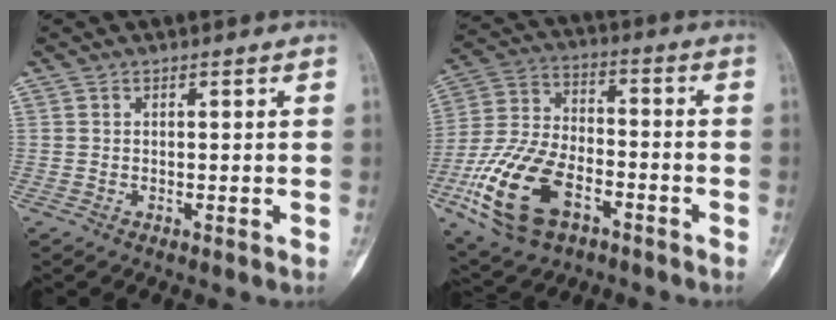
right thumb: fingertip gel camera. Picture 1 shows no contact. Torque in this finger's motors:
{"motor_torque": [1.09, 0.34, 1.97, -0.81, 0.51]}